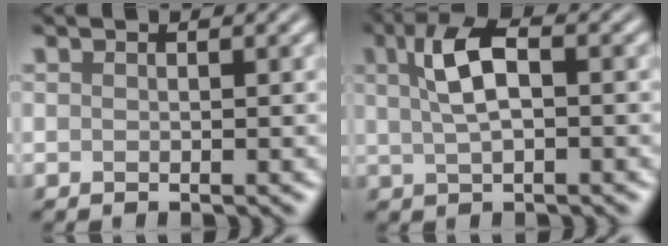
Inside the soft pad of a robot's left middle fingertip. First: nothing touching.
{"total": 4.5, "force": [1.2, 1.8, 3.9], "torque": [-0.080, 0.011, 0.016]}